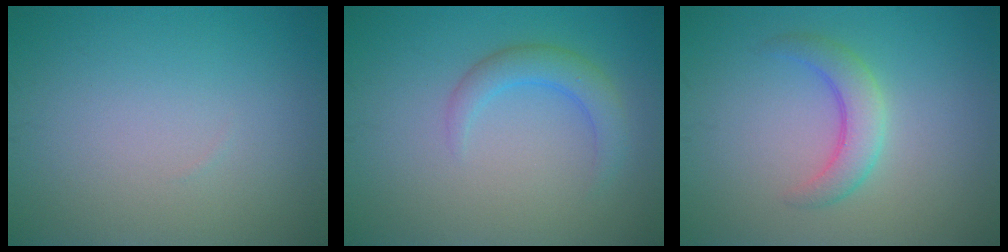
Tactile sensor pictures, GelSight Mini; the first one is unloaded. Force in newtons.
{"total": 2.6, "press": 2.6, "slide": 0.1}
{"total": 3.0, "press": 3.0, "slide": 0.2}